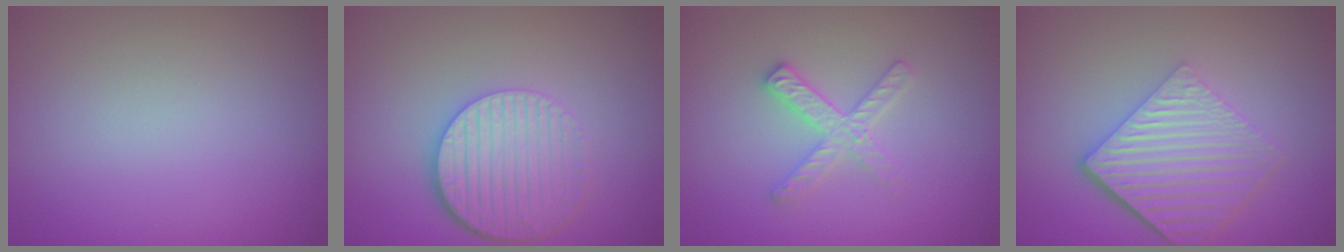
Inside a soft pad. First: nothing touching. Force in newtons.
{"total": 5.8, "press": 4.1, "slide": 4.1}
{"total": 2.6, "press": 2.5, "slide": 0.4}
{"total": 6.6, "press": 4.4, "slide": 4.9}